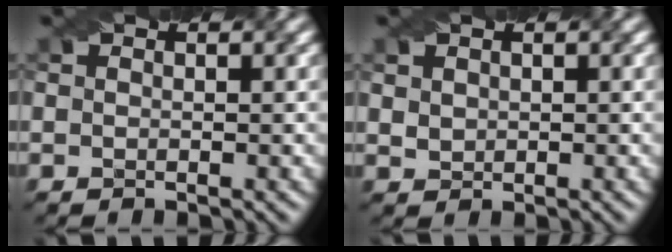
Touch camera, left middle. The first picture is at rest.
{"total": 1.3, "force": [0.7, 1.0, 0.4], "torque": [-0.011, 0.005, 0.018]}